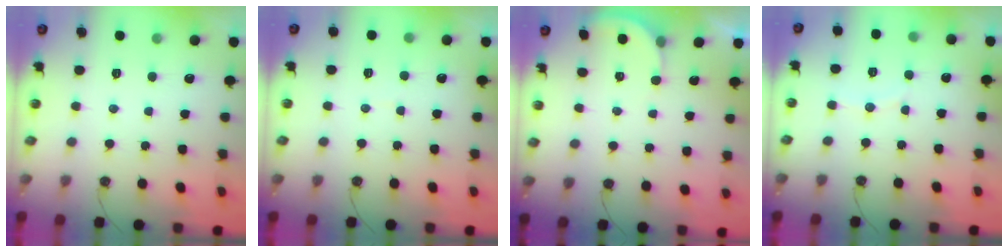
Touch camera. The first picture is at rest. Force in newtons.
{"total": 2.8, "press": 2.8, "slide": 0.3}
{"total": 1.6, "press": 1.6, "slide": 0.3}
{"total": 4.3, "press": 4.2, "slide": 1.0}